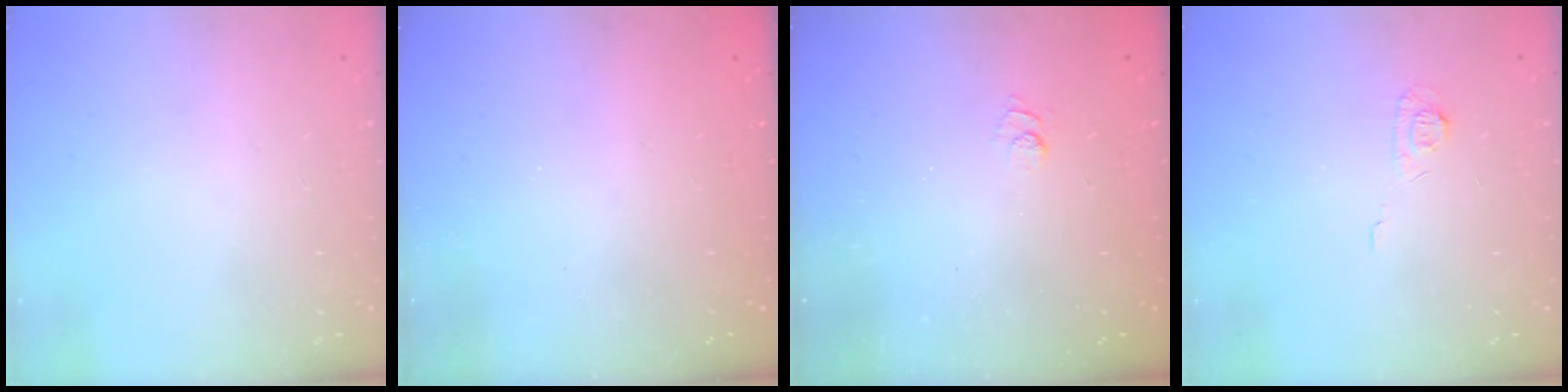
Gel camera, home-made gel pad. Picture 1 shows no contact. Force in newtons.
{"total": 1.8, "press": 1.6, "slide": 0.7}
{"total": 2.4, "press": 1.9, "slide": 1.4}
{"total": 4.2, "press": 4.2, "slide": 0.5}